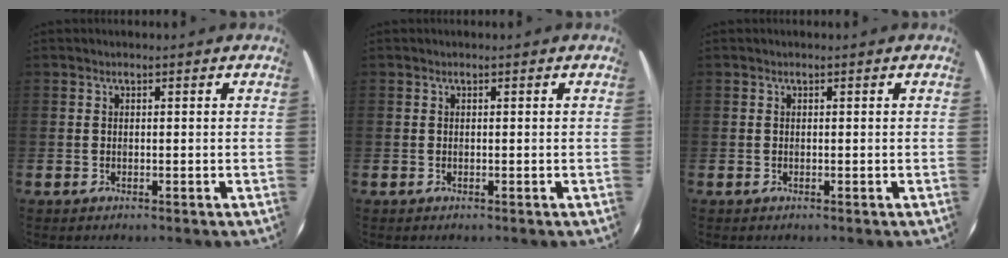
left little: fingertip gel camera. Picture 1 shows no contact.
{"total": 0.0}
{"total": 0.0}